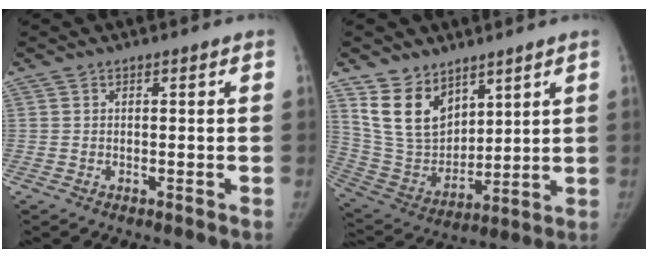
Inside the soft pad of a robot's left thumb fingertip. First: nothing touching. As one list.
[{"total": 14.0, "force": [8.8, 8.8, 6.4], "torque": [-0.087, -0.052, 0.191]}]